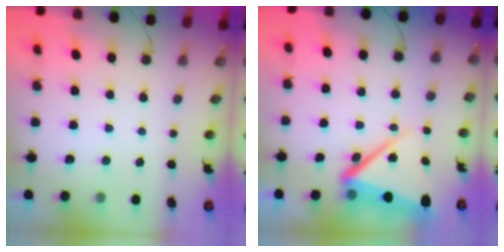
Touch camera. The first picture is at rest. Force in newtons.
{"total": 12.0, "press": 11.9, "slide": 1.5}